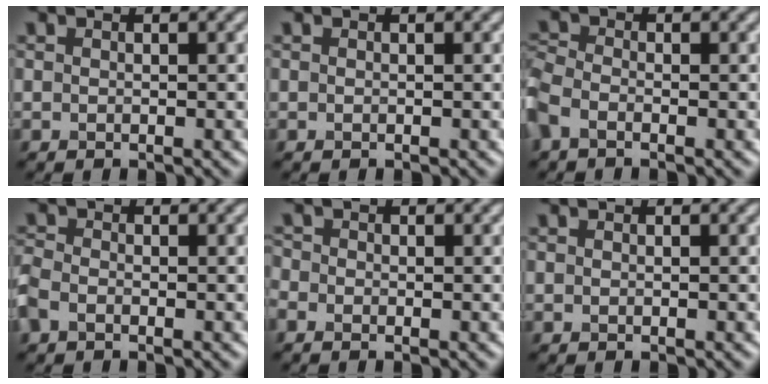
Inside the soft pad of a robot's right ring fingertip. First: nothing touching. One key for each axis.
{"total": 0.0}
{"total": 2.9, "fx": -1.4, "fy": 1.8, "fz": 1.8, "tx": -0.051, "ty": -0.001, "tz": -0.048}
{"total": 2.2, "fx": -1.1, "fy": 1.4, "fz": 1.3, "tx": -0.036, "ty": -0.002, "tz": -0.036}
{"total": 0.8, "fx": -0.6, "fy": 0.6, "fz": 0.3, "tx": -0.004, "ty": -0.003, "tz": -0.015}
{"total": 0.0}